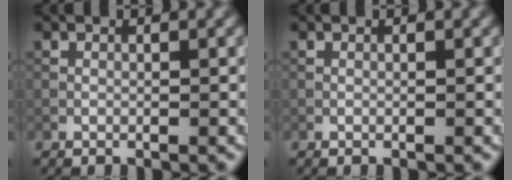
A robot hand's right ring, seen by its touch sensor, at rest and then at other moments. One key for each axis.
{"total": 0.0}